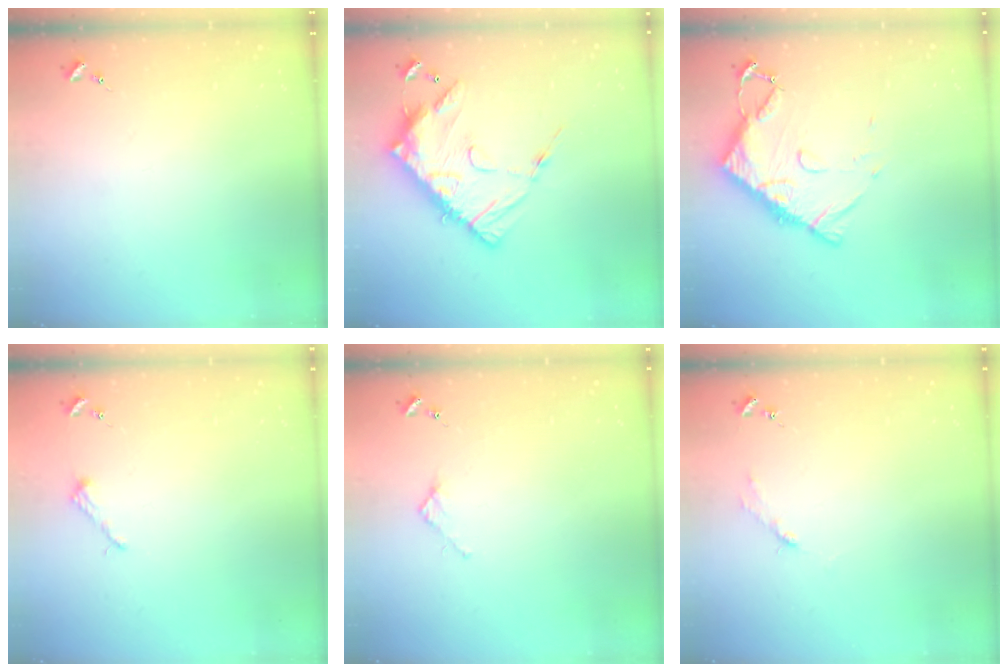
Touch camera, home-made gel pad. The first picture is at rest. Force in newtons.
{"total": 16.0, "press": 15.9, "slide": 1.5}
{"total": 11.5, "press": 11.5, "slide": 1.1}
{"total": 2.6, "press": 2.6, "slide": 0.3}
{"total": 2.4, "press": 2.3, "slide": 0.3}
{"total": 2.7, "press": 2.7, "slide": 0.4}